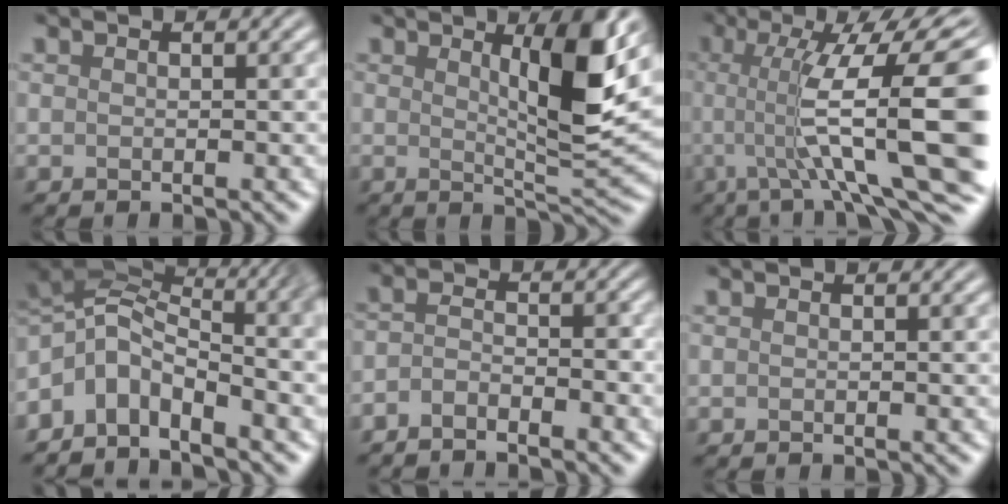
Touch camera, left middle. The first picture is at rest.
{"total": 5.5, "force": [1.1, 0.2, 5.4], "torque": [-0.096, -0.012, 0.040]}
{"total": 12.8, "force": [-0.2, 2.6, 12.5], "torque": [-0.192, 0.008, 0.017]}
{"total": 6.5, "force": [-3.6, 2.5, 4.8], "torque": [-0.096, 0.011, -0.071]}
{"total": 2.3, "force": [-2.3, -0.1, 0.2], "torque": [-0.026, -0.002, -0.032]}
{"total": 0.0}